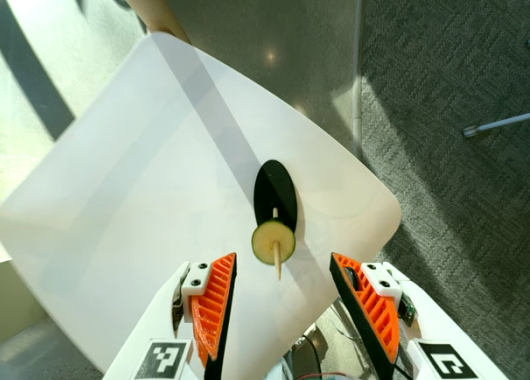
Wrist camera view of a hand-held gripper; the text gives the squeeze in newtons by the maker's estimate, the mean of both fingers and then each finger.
{"total": 0.0}